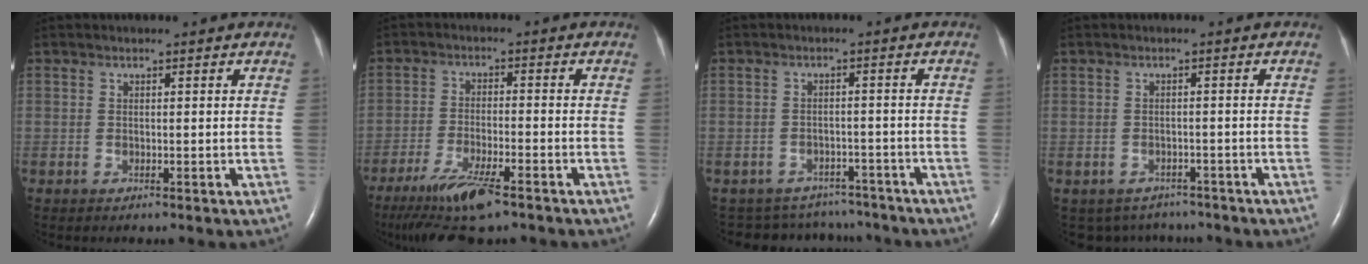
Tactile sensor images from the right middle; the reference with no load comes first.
{"total": 9.8, "force": [-6.8, 1.3, 6.9], "torque": [-0.132, -0.026, -0.117]}
{"total": 10.3, "force": [-9.5, 4.1, 0.5], "torque": [-0.017, 0.022, -0.115]}
{"total": 5.3, "force": [-4.6, 2.6, 0.0], "torque": [0.004, 0.009, -0.057]}